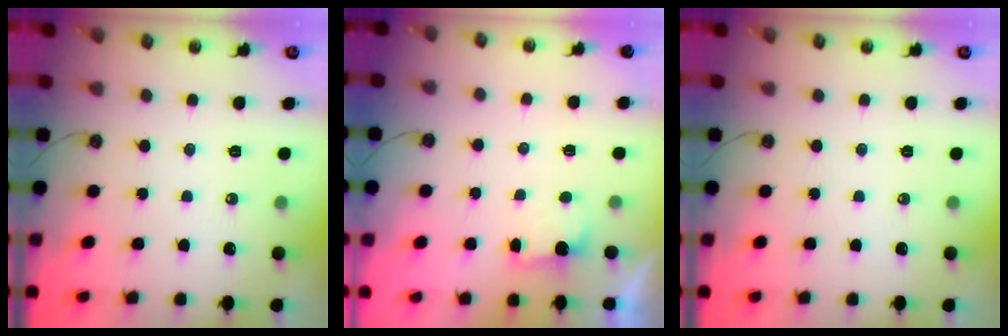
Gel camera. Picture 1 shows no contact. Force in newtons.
{"total": 2.3, "press": 2.1, "slide": 1.0}
{"total": 0.0}